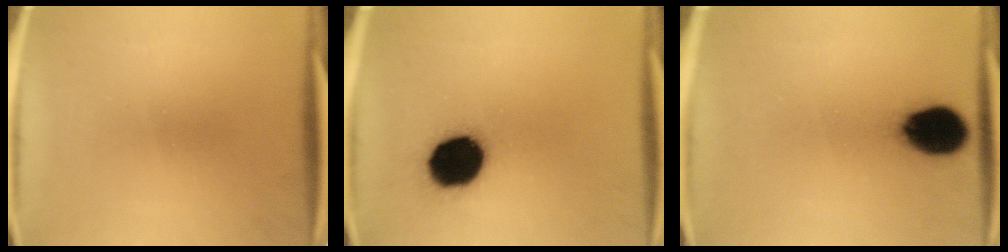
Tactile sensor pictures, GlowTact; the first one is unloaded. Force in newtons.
{"total": 15.8}
{"total": 13.2}